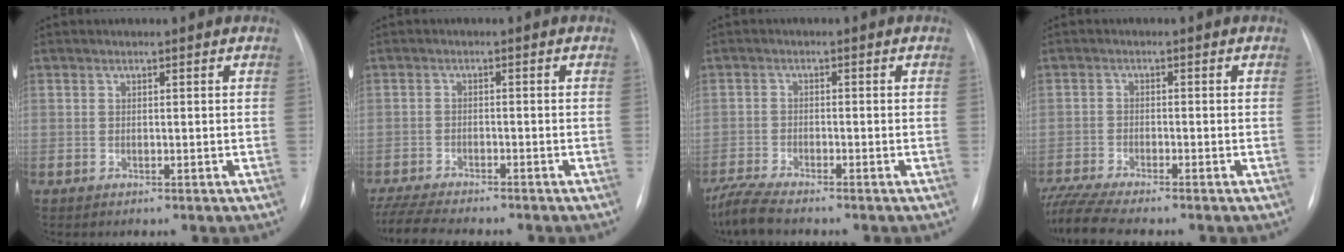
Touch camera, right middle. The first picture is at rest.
{"total": 10.4, "force": [-9.2, 1.5, 4.6], "torque": [-0.077, -0.015, -0.144]}
{"total": 5.1, "force": [-4.5, -0.2, 2.2], "torque": [-0.047, -0.019, -0.086]}
{"total": 7.6, "force": [-6.8, -0.5, 3.2], "torque": [-0.060, -0.017, -0.120]}